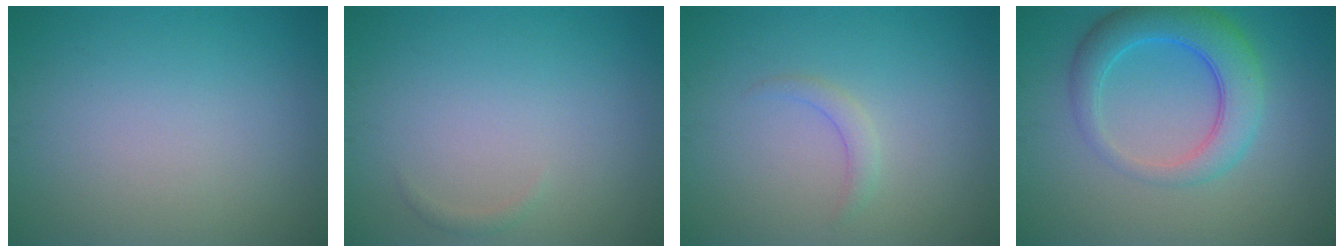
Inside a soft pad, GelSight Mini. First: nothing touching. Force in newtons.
{"total": 0.6, "press": 0.6, "slide": 0.0}
{"total": 1.2, "press": 1.2, "slide": 0.1}
{"total": 5.6, "press": 5.6, "slide": 0.2}